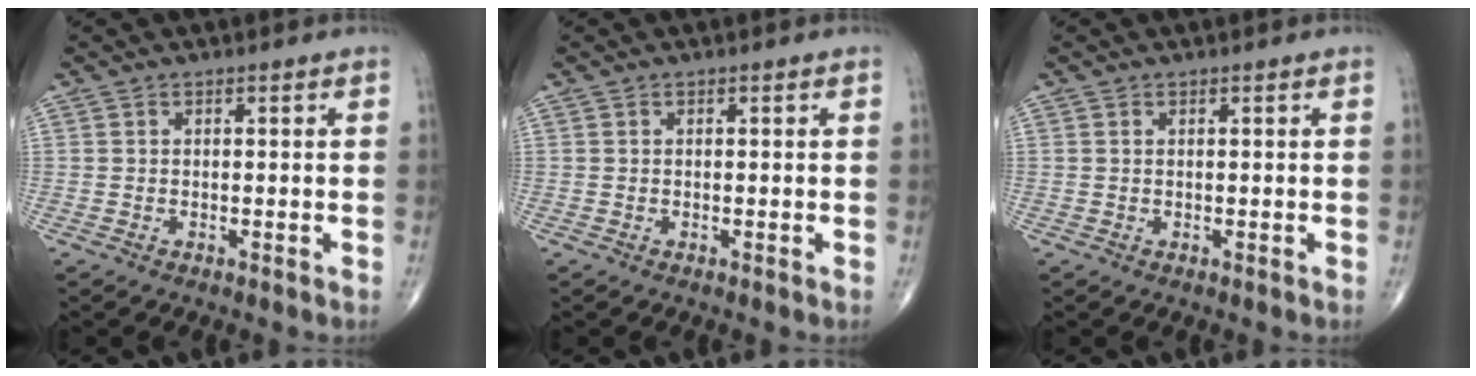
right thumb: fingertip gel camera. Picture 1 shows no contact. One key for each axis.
{"total": 0.0}
{"total": 0.0}